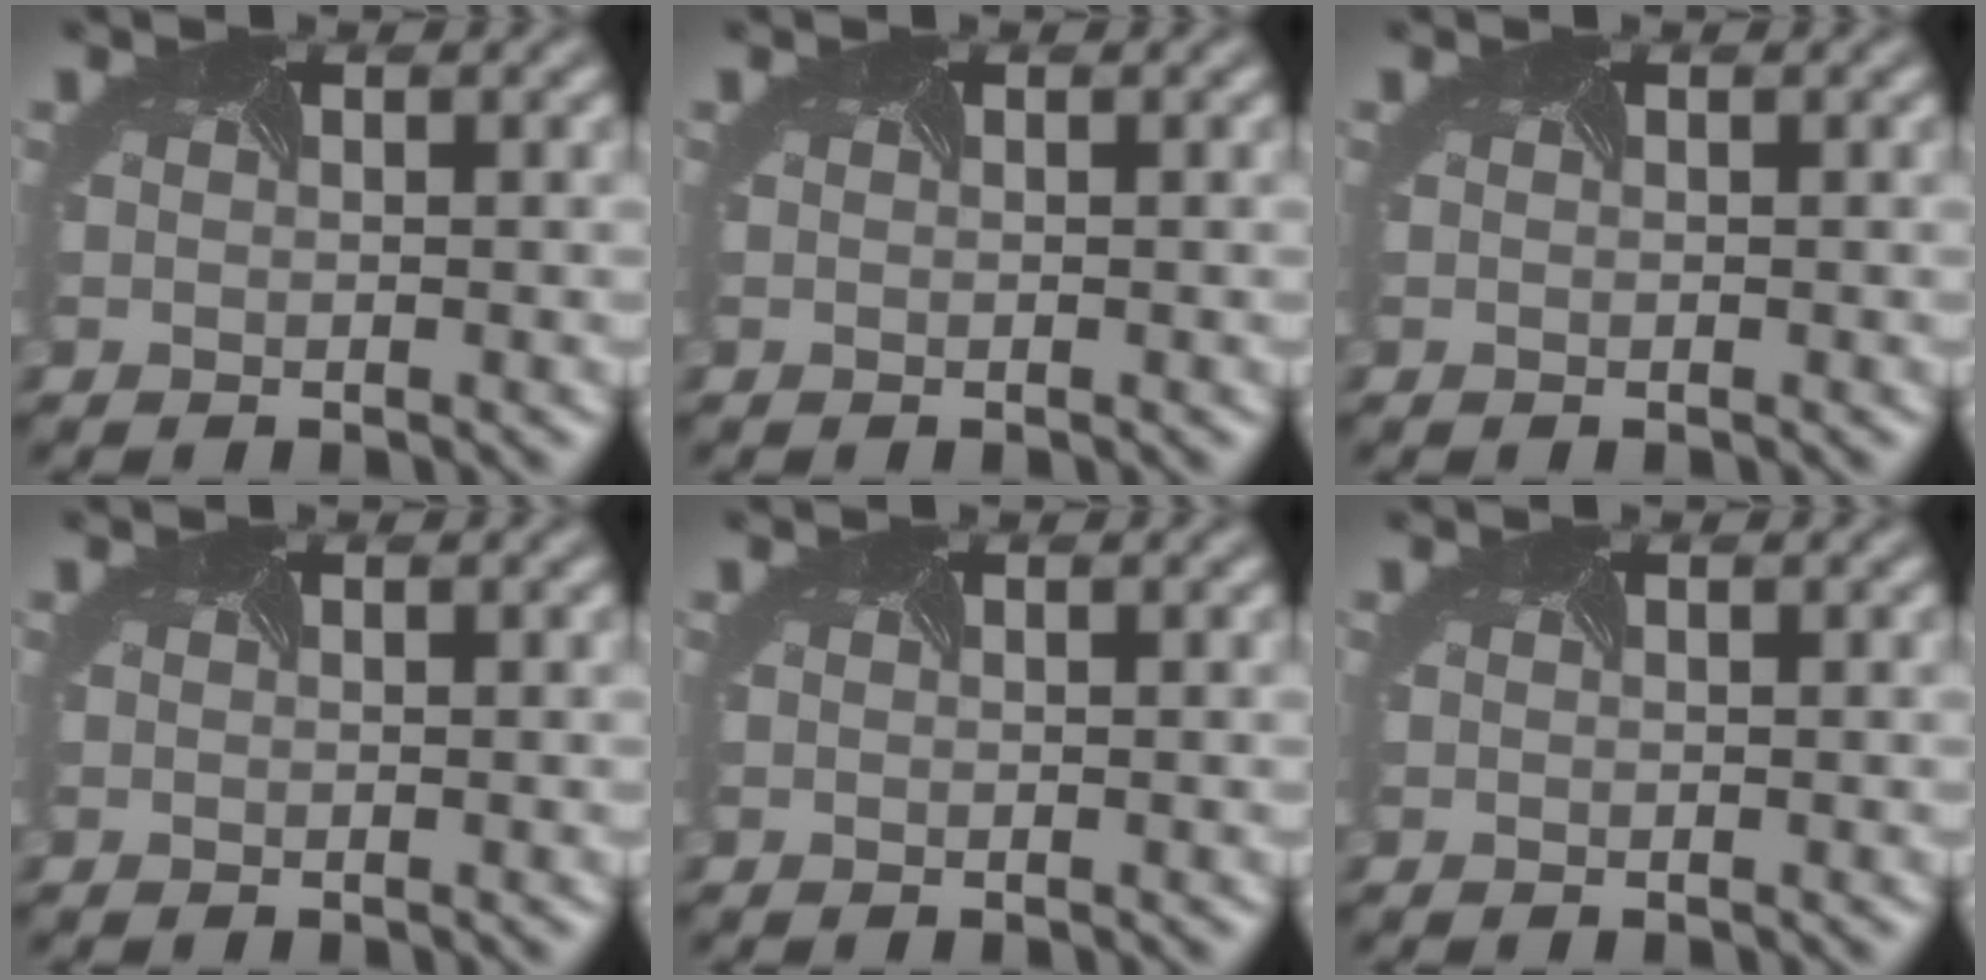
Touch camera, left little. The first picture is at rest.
{"total": 0.0}
{"total": 0.0}
{"total": 0.0}
{"total": 0.0}
{"total": 0.0}